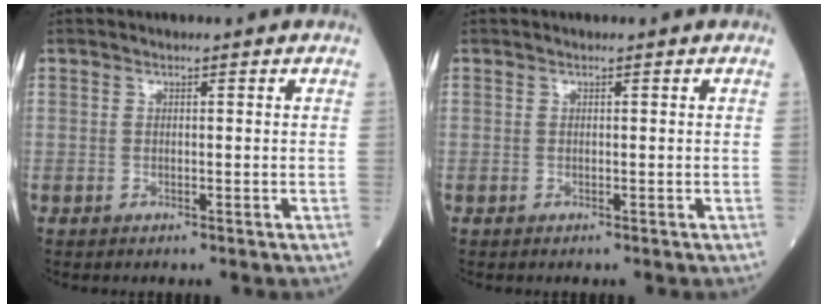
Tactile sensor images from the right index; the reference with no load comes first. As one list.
[{"total": 0.0}]